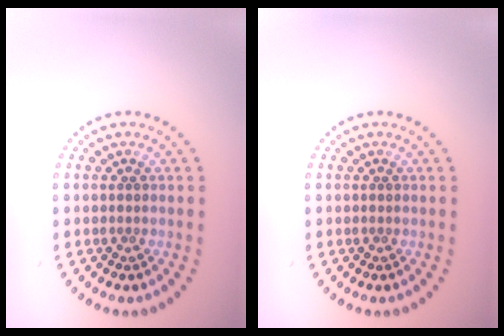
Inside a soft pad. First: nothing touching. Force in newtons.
{"total": 0.0}